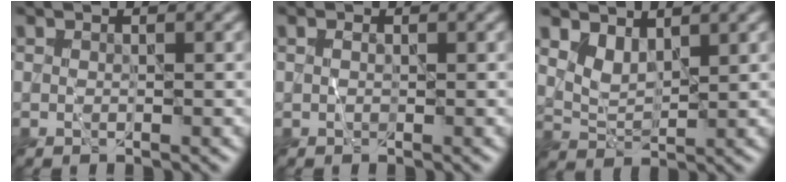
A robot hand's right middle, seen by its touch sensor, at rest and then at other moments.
{"total": 0.7, "force": [0.1, 0.5, 0.5], "torque": [-0.012, 0.000, 0.000]}
{"total": 2.6, "force": [1.7, 1.3, 1.5], "torque": [-0.036, -0.009, 0.039]}